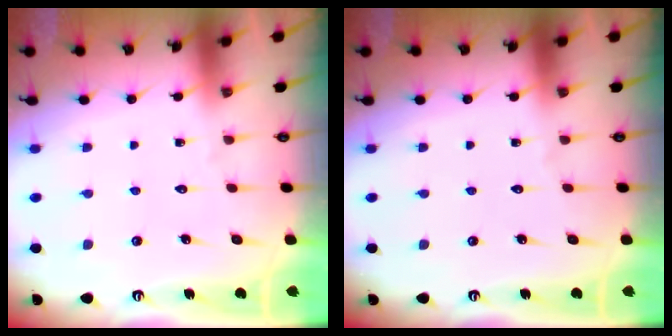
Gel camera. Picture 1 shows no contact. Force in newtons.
{"total": 0.0}